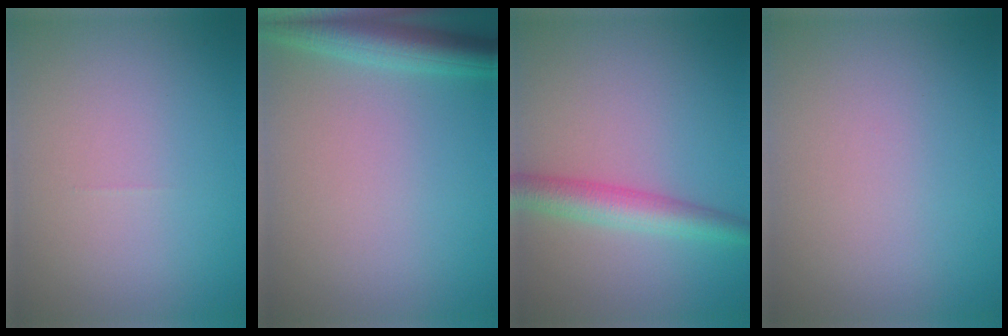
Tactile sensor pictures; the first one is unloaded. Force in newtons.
{"total": 4.5, "press": 4.5, "slide": 0.2}
{"total": 3.9, "press": 3.9, "slide": 0.0}
{"total": 0.0}